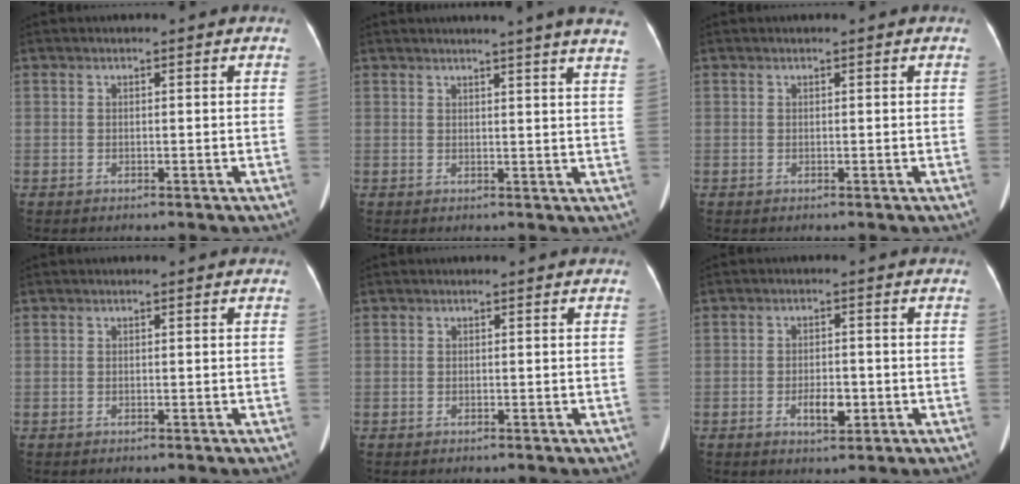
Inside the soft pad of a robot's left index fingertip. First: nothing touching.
{"total": 10.4, "force": [9.2, -1.2, 4.8], "torque": [-0.060, -0.033, 0.084]}
{"total": 0.0}
{"total": 0.0}
{"total": 0.0}
{"total": 3.8, "force": [-1.3, 1.8, 3.1], "torque": [-0.057, 0.001, -0.015]}